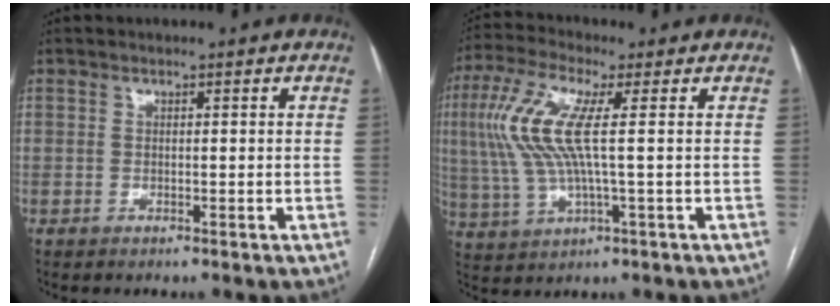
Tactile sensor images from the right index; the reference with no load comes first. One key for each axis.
{"total": 11.0, "fx": 1.7, "fy": 2.1, "fz": 10.7, "tx": -0.256, "ty": 0.016, "tz": 0.031}